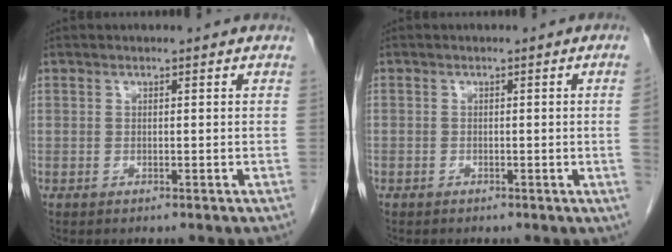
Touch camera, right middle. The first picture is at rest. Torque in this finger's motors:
{"motor_torque": [0.74, -1.40, -0.40, -0.21]}